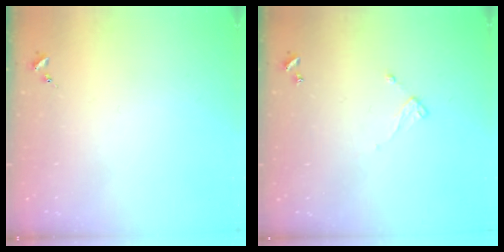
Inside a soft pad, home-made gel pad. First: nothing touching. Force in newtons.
{"total": 5.8, "press": 5.8, "slide": 0.5}